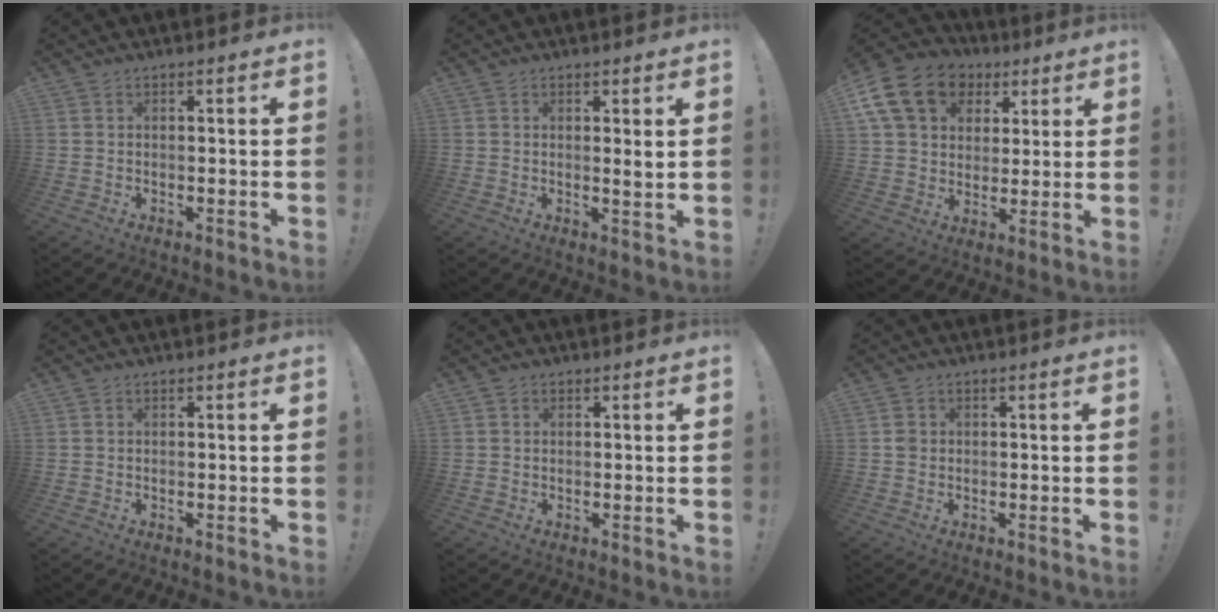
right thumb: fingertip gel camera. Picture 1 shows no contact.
{"total": 2.2, "force": [0.9, 0.0, 2.0], "torque": [-0.026, -0.010, 0.012]}
{"total": 17.9, "force": [7.3, 13.6, 9.0], "torque": [-0.140, -0.031, 0.142]}
{"total": 0.0}
{"total": 0.9, "force": [0.4, 0.8, -0.1], "torque": [0.011, -0.003, 0.006]}
{"total": 1.6, "force": [0.1, 1.5, 0.5], "torque": [-0.007, 0.003, 0.002]}